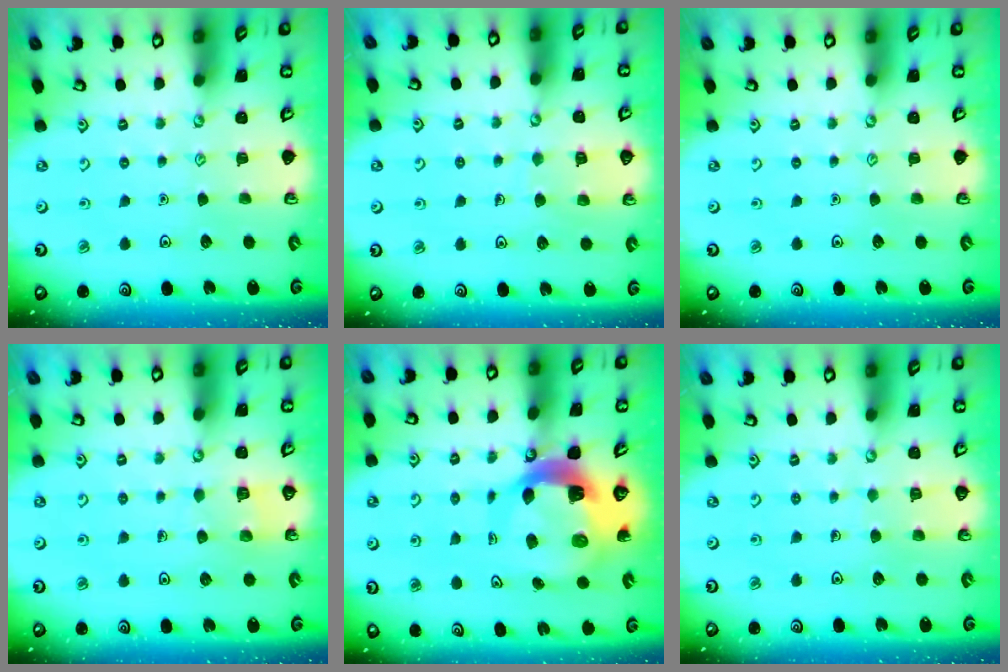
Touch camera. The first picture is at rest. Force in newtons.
{"total": 6.7, "press": 6.6, "slide": 0.5}
{"total": 0.0}
{"total": 4.7, "press": 4.7, "slide": 0.4}
{"total": 9.5, "press": 9.4, "slide": 1.4}
{"total": 3.0, "press": 3.0, "slide": 0.2}